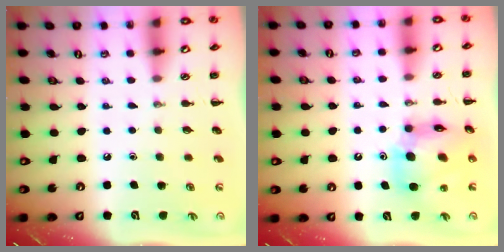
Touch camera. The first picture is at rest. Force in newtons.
{"total": 11.4, "press": 10.9, "slide": 3.3}